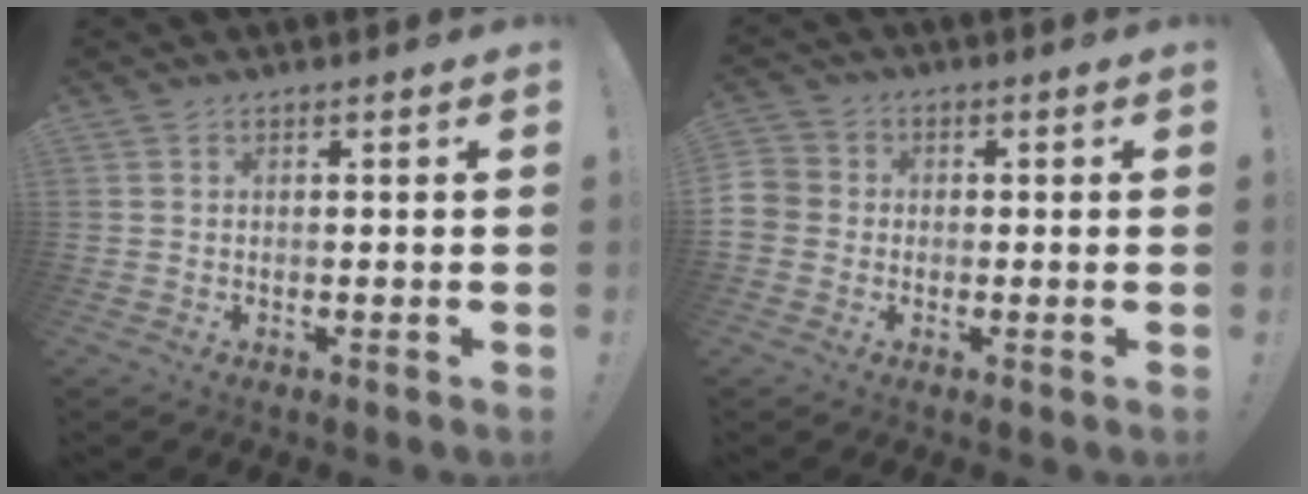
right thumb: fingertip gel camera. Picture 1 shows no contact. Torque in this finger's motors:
{"motor_torque": [1.23, 0.82, 0.21, -0.25, 0.03]}